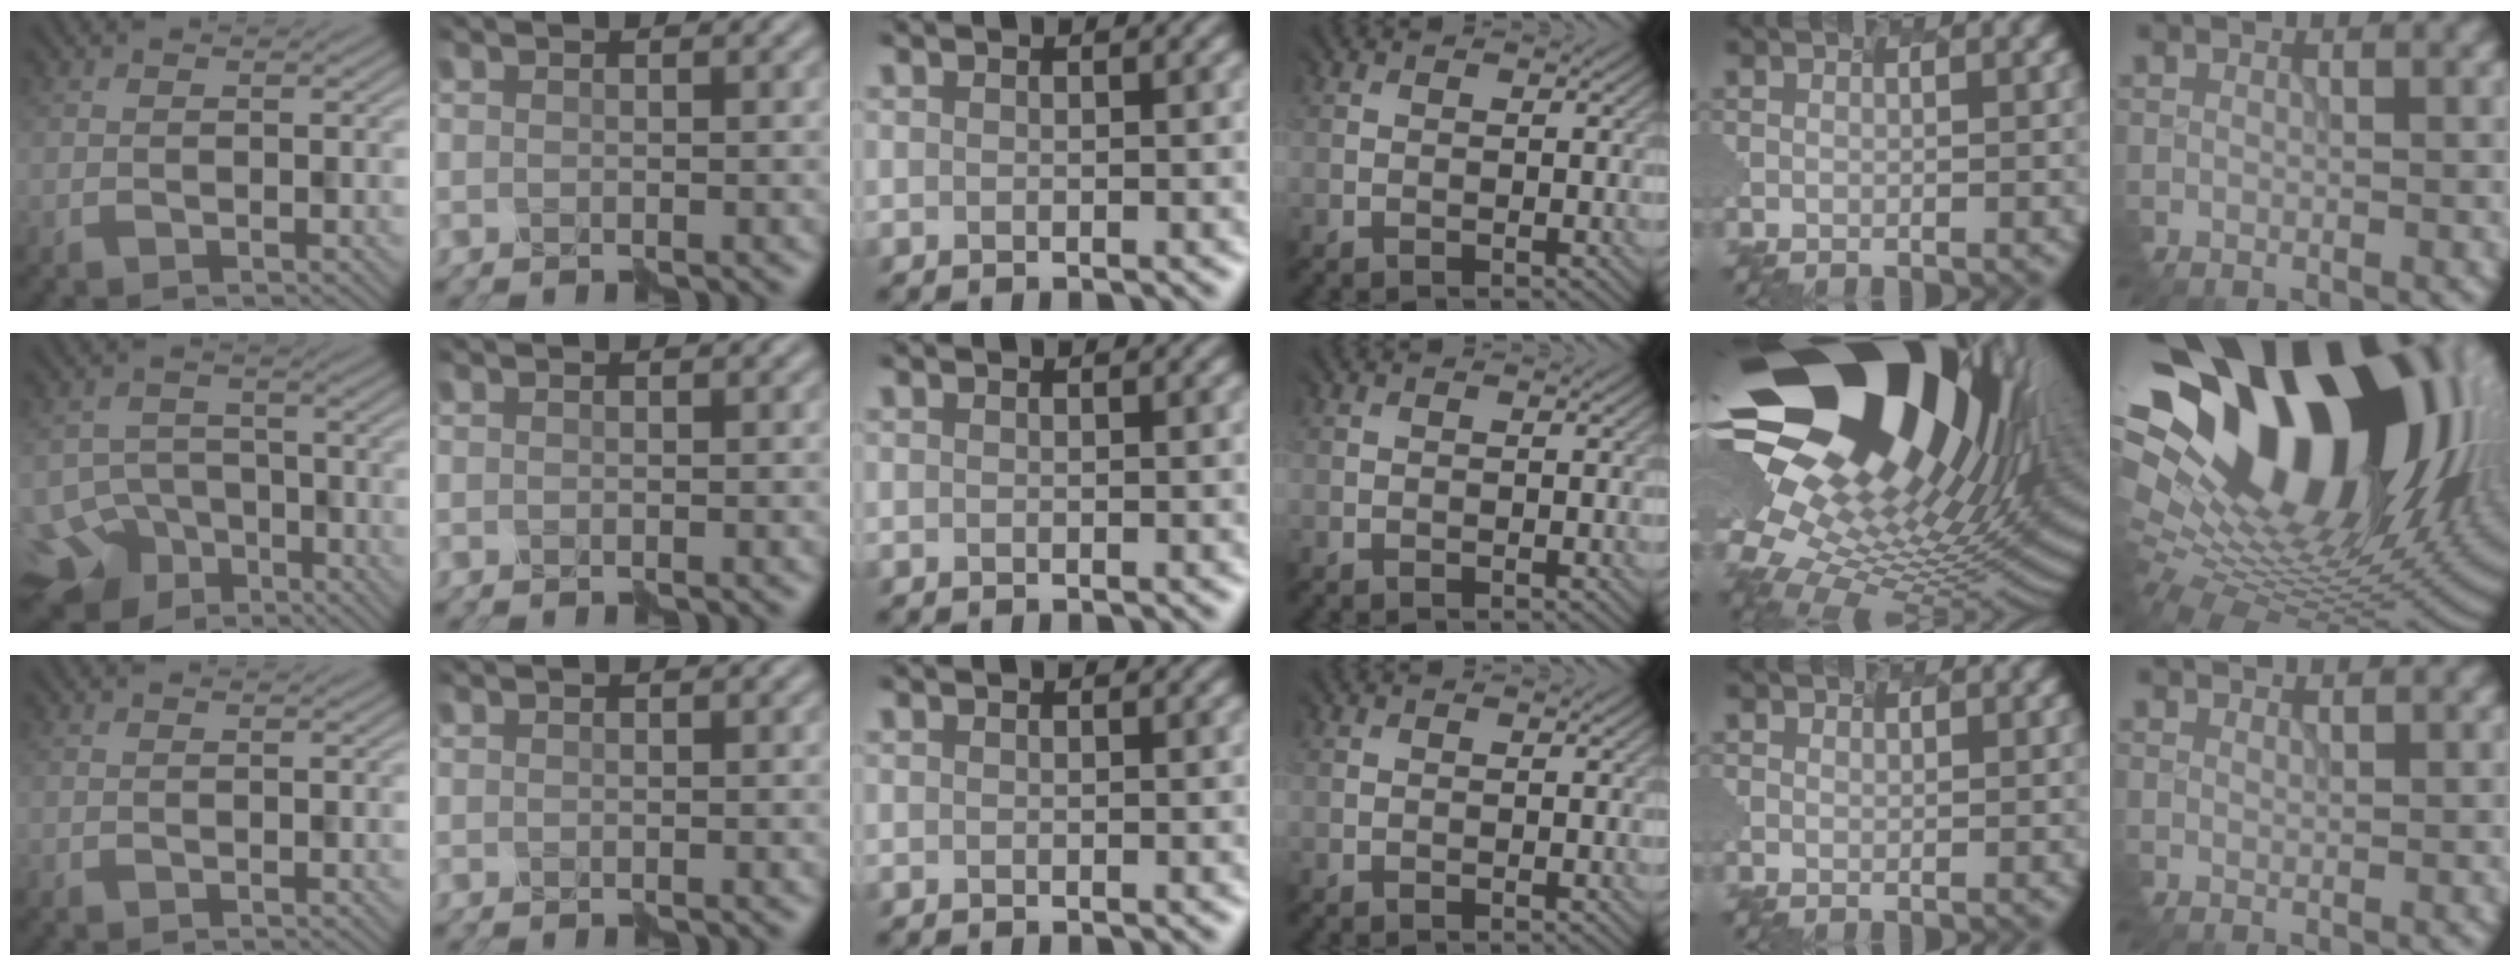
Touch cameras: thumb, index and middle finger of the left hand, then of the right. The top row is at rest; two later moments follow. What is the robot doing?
{"motion": "assemble", "object": "hinged jar"}